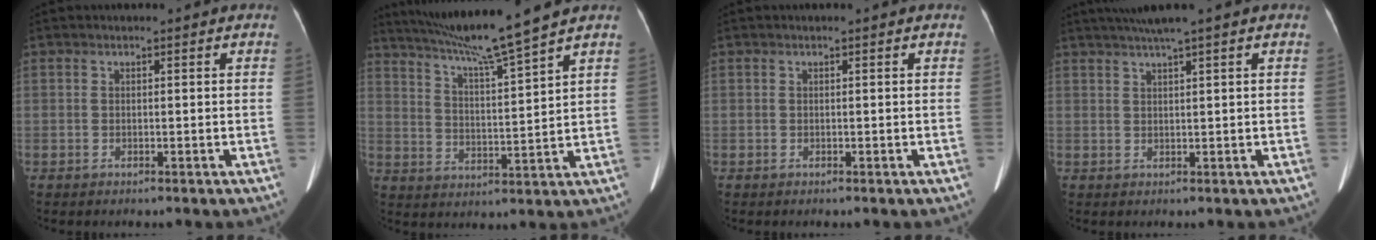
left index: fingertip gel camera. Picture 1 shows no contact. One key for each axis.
{"total": 11.6, "fx": 9.9, "fy": -2.3, "fz": 5.7, "tx": -0.099, "ty": -0.006, "tz": 0.169}
{"total": 0.0}
{"total": 4.7, "fx": 3.6, "fy": -1.2, "fz": 2.9, "tx": -0.054, "ty": 0.015, "tz": 0.067}